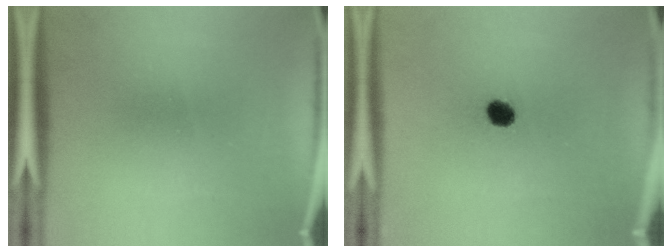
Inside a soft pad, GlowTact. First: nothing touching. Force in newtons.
{"total": 3.9}